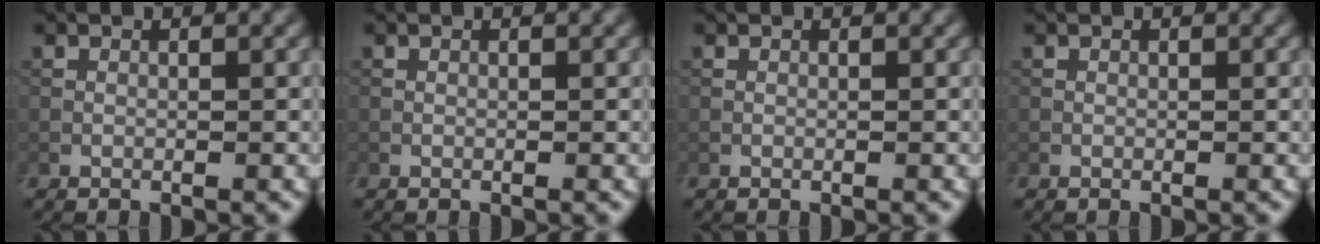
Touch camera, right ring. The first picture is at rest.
{"total": 0.0}
{"total": 0.0}
{"total": 0.0}